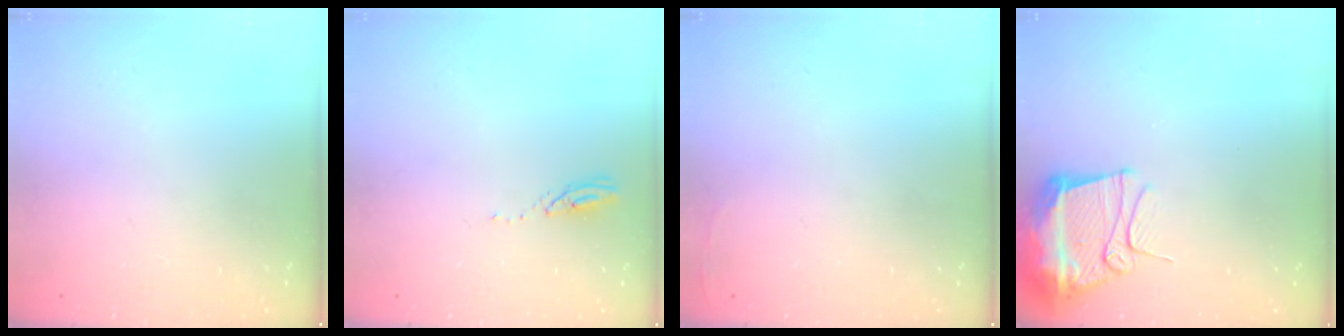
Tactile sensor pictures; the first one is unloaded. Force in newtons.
{"total": 3.0, "press": 3.0, "slide": 0.2}
{"total": 2.5, "press": 2.4, "slide": 0.9}
{"total": 13.4, "press": 13.4, "slide": 1.3}